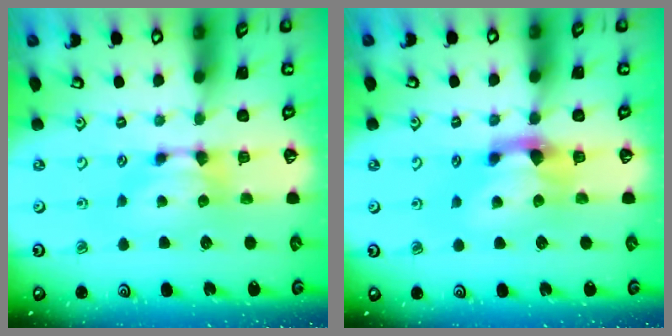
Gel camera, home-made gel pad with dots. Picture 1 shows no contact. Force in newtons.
{"total": 2.4, "press": 2.0, "slide": 1.3}